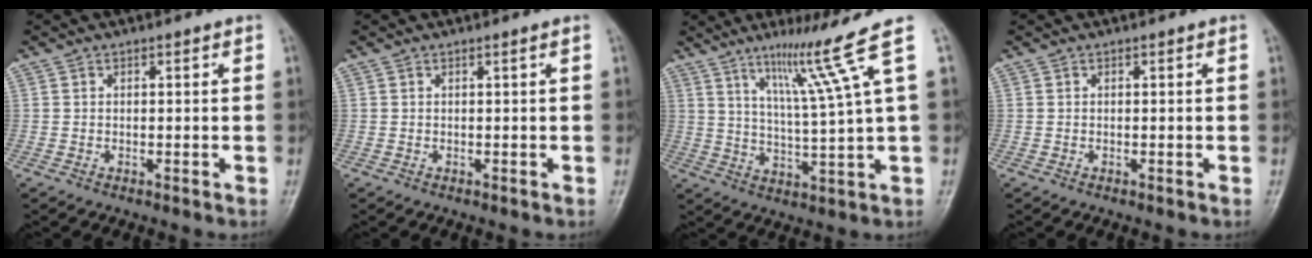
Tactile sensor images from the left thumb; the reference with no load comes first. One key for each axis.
{"total": 0.0}
{"total": 11.6, "fx": 6.1, "fy": -1.7, "fz": 9.7, "tx": -0.155, "ty": -0.040, "tz": 0.107}
{"total": 0.0}